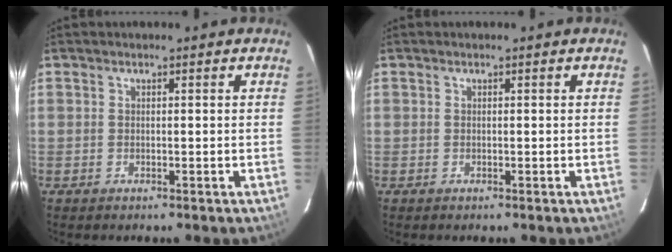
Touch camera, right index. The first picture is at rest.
{"total": 0.0}